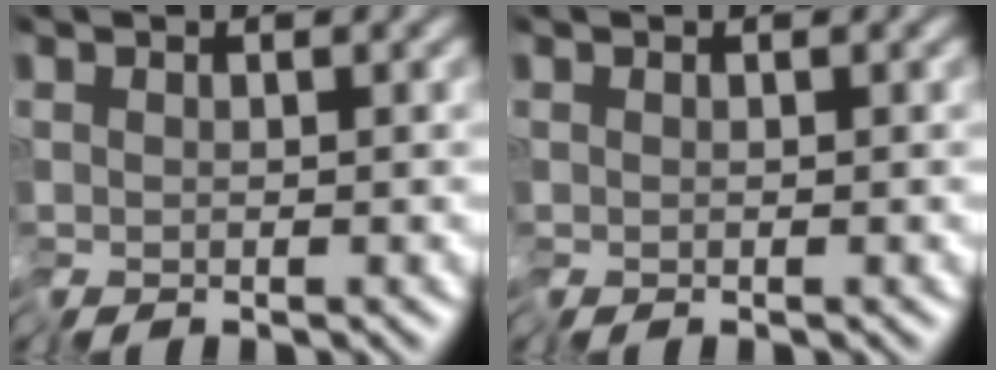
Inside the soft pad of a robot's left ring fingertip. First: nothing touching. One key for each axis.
{"total": 0.0}